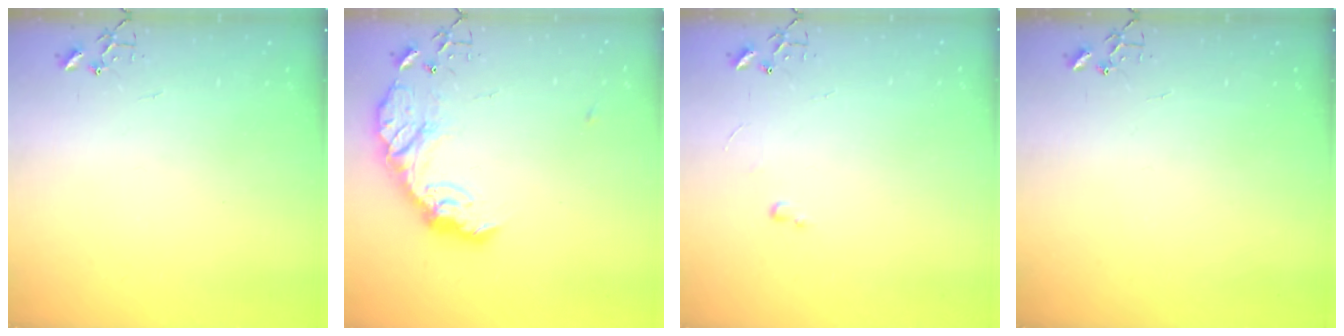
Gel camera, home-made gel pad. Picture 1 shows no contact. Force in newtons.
{"total": 15.7, "press": 15.7, "slide": 1.0}
{"total": 2.6, "press": 2.6, "slide": 0.4}
{"total": 0.0}